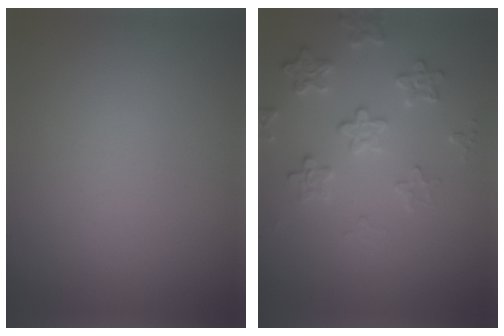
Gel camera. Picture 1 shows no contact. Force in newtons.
{"total": 3.2, "press": 3.0, "slide": 0.9}